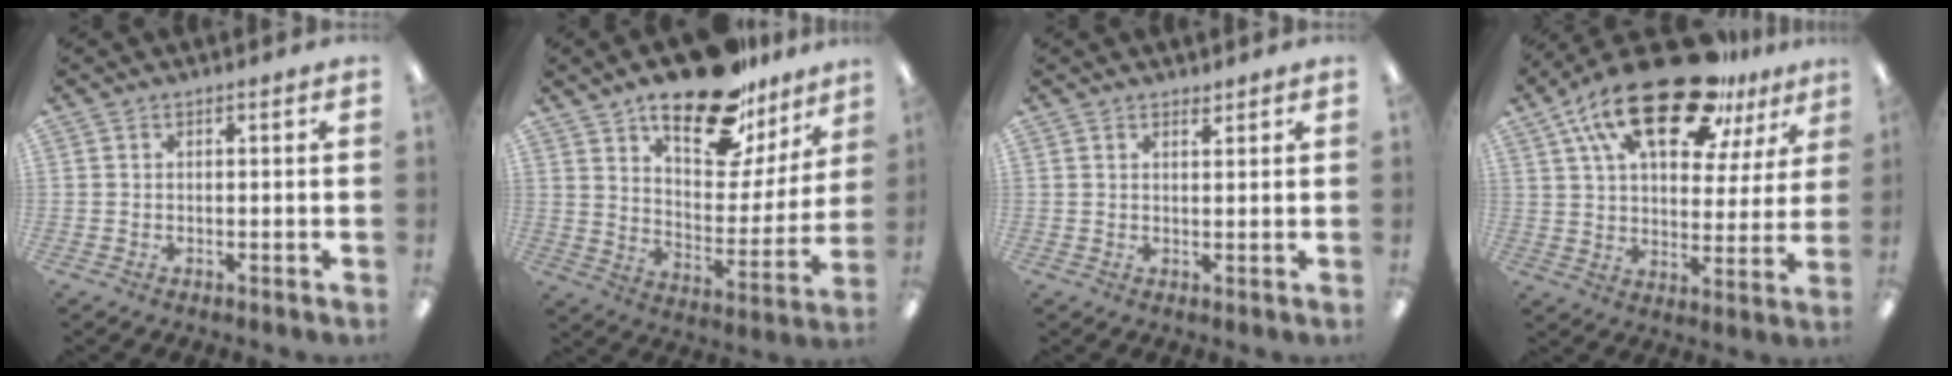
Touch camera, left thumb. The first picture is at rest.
{"total": 21.8, "force": [16.1, 9.0, 11.7], "torque": [-0.177, -0.100, 0.273]}
{"total": 1.7, "force": [1.4, 0.7, 0.6], "torque": [-0.005, -0.004, 0.025]}
{"total": 24.4, "force": [15.7, 10.3, 15.6], "torque": [-0.262, -0.080, 0.267]}